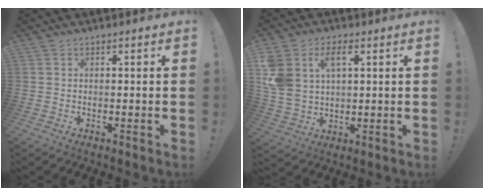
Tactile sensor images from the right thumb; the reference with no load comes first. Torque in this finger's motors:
{"motor_torque": [1.17, 2.63, 1.19, 0.09, 0.17]}